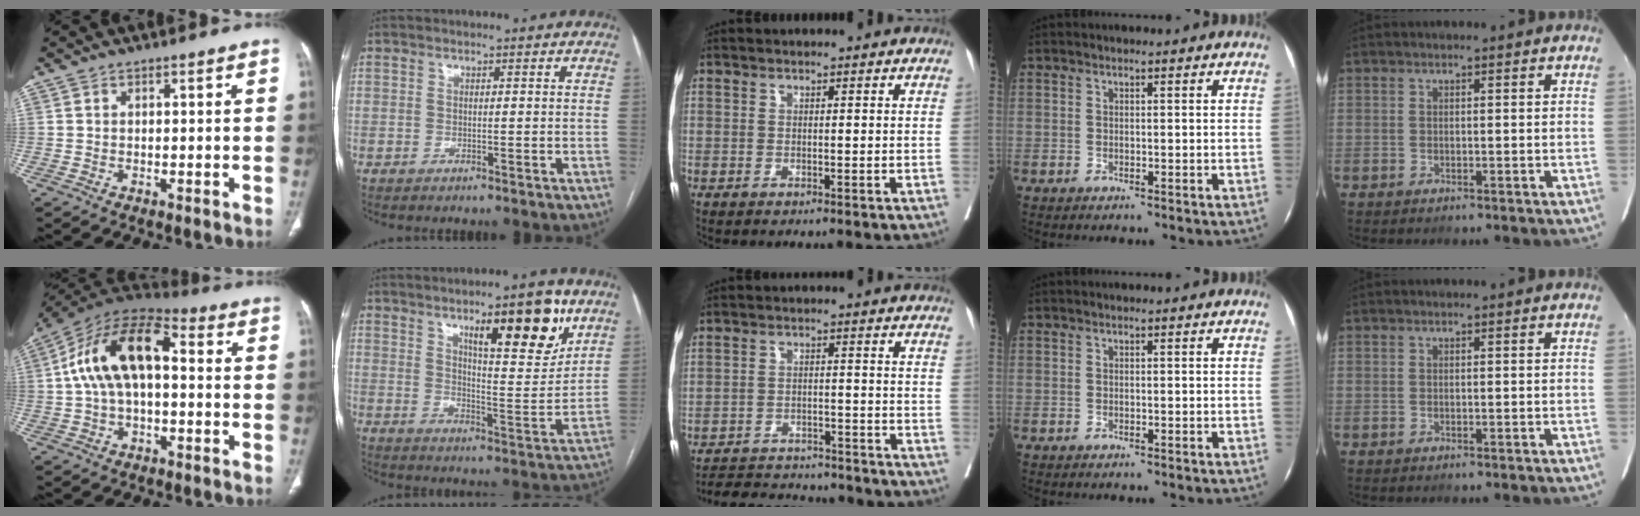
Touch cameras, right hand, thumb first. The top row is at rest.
{"thumb": {"total": 16.3, "force": [1.3, 8.8, 13.6], "torque": [-0.245, 0.047, 0.014]}, "index": {"total": 13.6, "force": [7.8, 2.8, 10.8], "torque": [-0.154, -0.008, 0.118]}, "middle": {"total": 17.6, "force": [-16.4, 3.5, 5.3], "torque": [-0.108, -0.001, -0.220]}}